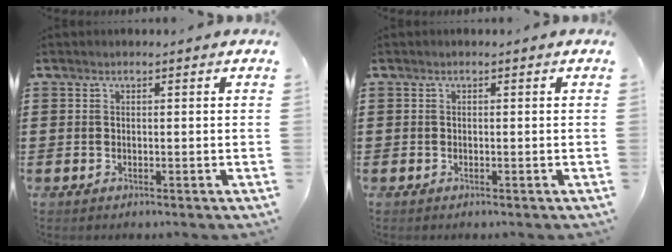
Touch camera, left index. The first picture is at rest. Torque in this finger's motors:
{"motor_torque": [-0.01, 0.00, 0.01, 0.00]}